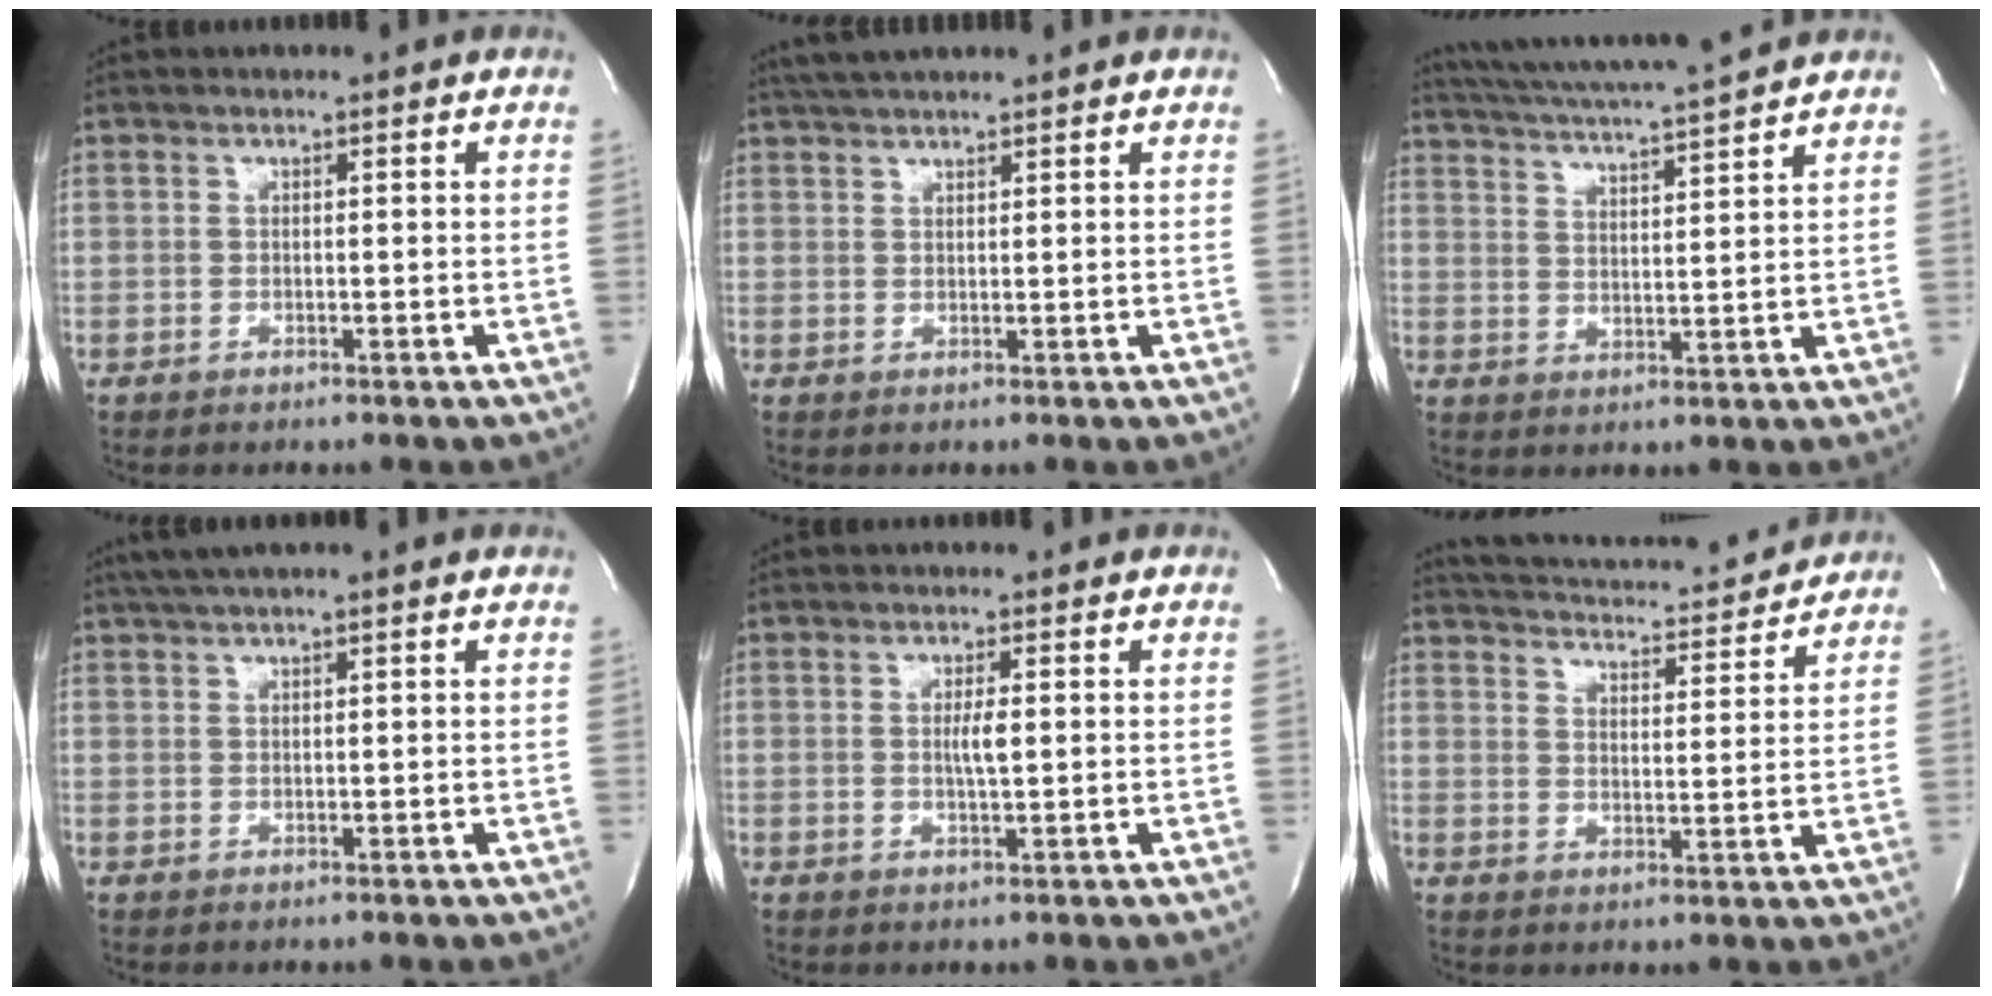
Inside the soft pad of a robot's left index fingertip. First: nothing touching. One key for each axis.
{"total": 4.8, "fx": 4.2, "fy": 0.3, "fz": 2.3, "tx": -0.039, "ty": 0.023, "tz": 0.072}
{"total": 13.4, "fx": 12.2, "fy": -0.9, "fz": 5.4, "tx": -0.105, "ty": -0.005, "tz": 0.182}
{"total": 4.2, "fx": 3.2, "fy": -0.2, "fz": 2.8, "tx": -0.049, "ty": 0.021, "tz": 0.056}
{"total": 2.3, "fx": -0.2, "fy": 0.2, "fz": 2.3, "tx": -0.042, "ty": -0.011, "tz": -0.004}
{"total": 15.5, "fx": 14.6, "fy": 2.6, "fz": 4.3, "tx": -0.069, "ty": -0.001, "tz": 0.197}